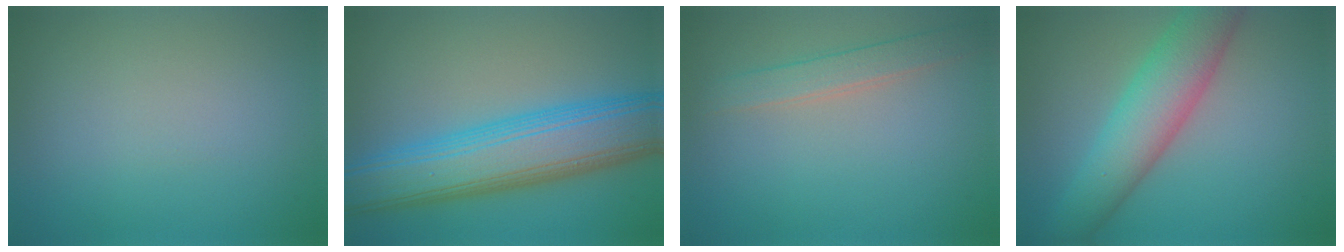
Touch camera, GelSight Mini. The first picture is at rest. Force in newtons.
{"total": 10.2, "press": 10.2, "slide": 0.2}
{"total": 2.2, "press": 2.2, "slide": 0.2}
{"total": 6.9, "press": 6.9, "slide": 0.1}